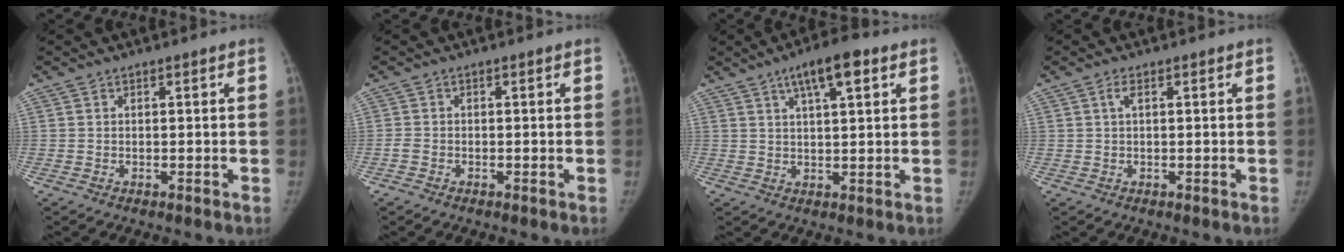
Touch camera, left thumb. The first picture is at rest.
{"total": 1.2, "force": [-0.7, 0.8, 0.4], "torque": [-0.012, 0.001, -0.018]}
{"total": 7.7, "force": [4.0, 2.1, 6.2], "torque": [-0.094, -0.003, 0.062]}
{"total": 1.0, "force": [0.3, 0.4, 0.9], "torque": [-0.022, 0.004, 0.006]}